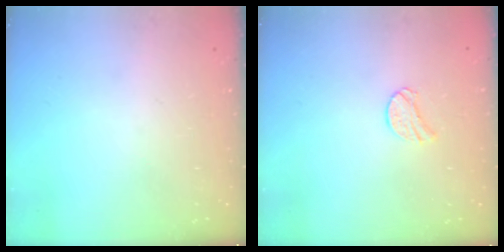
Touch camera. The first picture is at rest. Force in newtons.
{"total": 8.2, "press": 8.1, "slide": 0.7}